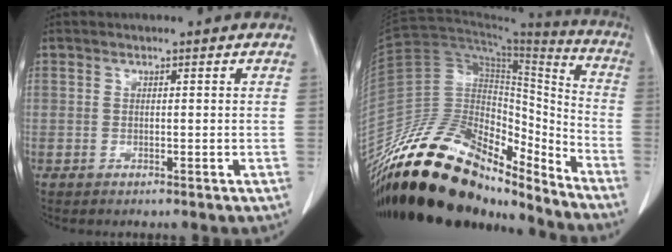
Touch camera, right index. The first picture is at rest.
{"total": 23.4, "force": [-19.2, 7.8, 10.9], "torque": [-0.192, 0.033, -0.328]}